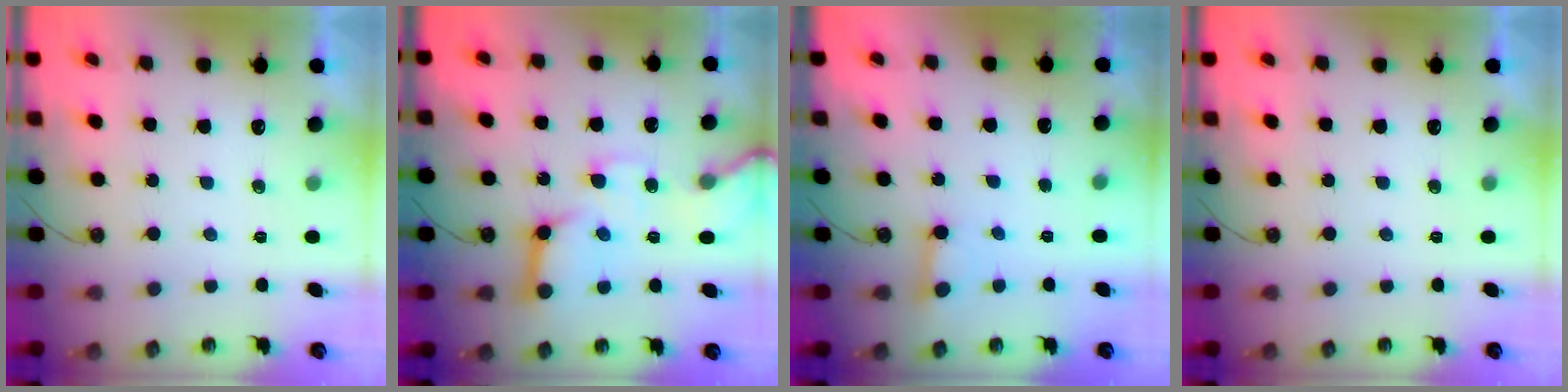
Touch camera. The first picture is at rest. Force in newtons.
{"total": 15.9, "press": 15.8, "slide": 2.1}
{"total": 2.6, "press": 2.5, "slide": 0.3}
{"total": 0.0}